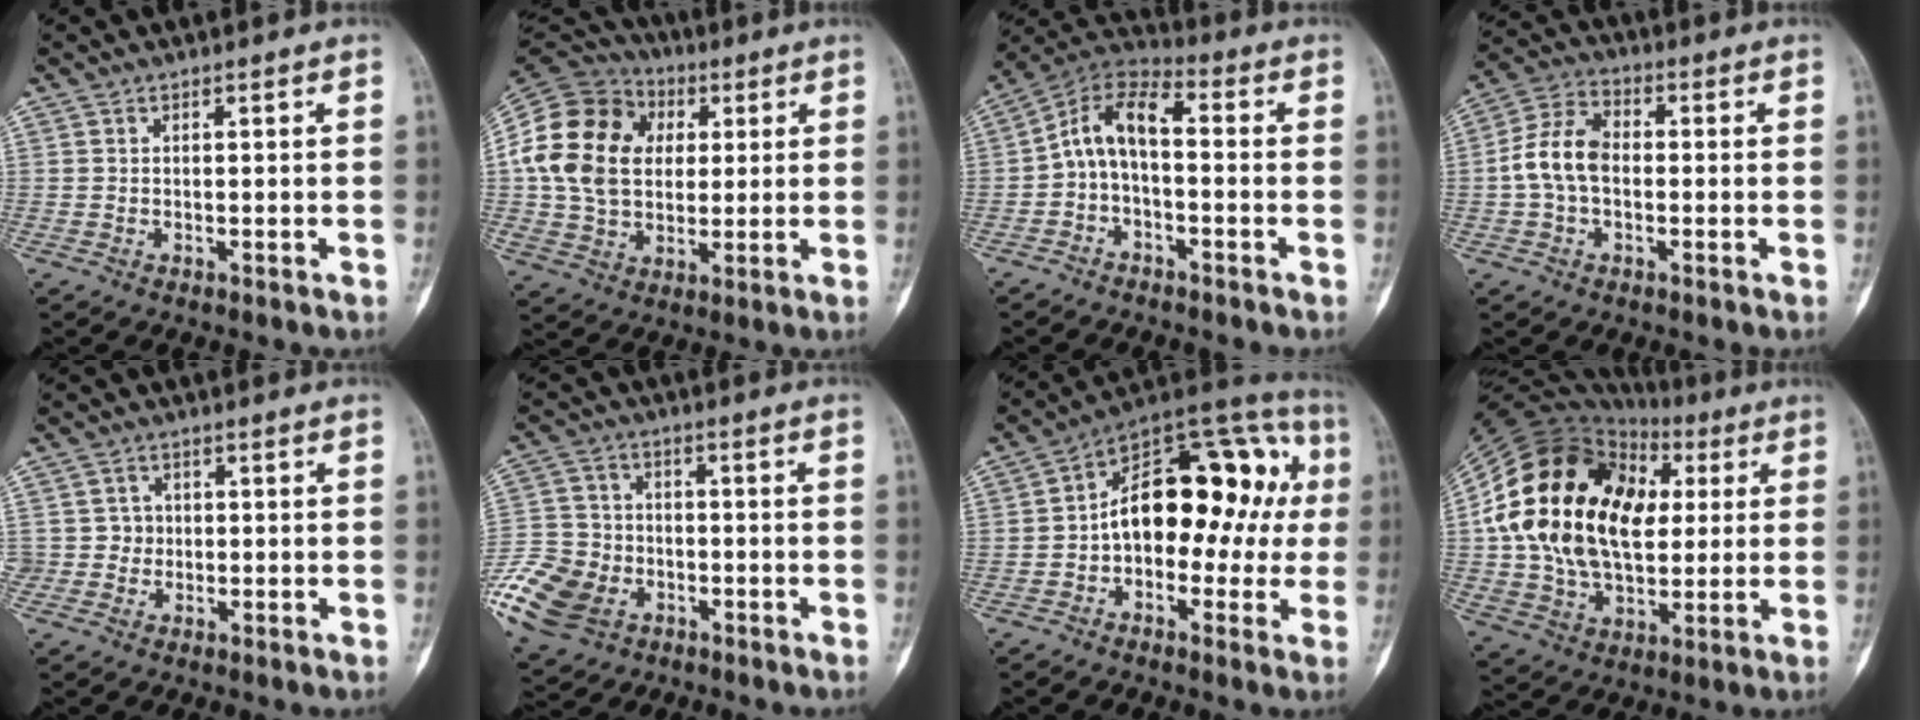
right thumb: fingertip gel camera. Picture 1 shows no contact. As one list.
[{"total": 21.9, "force": [3.5, 16.4, 14.0], "torque": [-0.266, 0.024, 0.066]}, {"total": 9.0, "force": [-1.1, 5.0, 7.5], "torque": [-0.128, 0.047, -0.035]}, {"total": 9.0, "force": [-0.7, 5.9, 6.7], "torque": [-0.127, 0.028, -0.023]}, {"total": 2.7, "force": [-0.3, 2.7, 0.0], "torque": [0.026, 0.011, -0.012]}, {"total": 15.3, "force": [-6.1, 11.6, 8.0], "torque": [-0.160, 0.018, -0.109]}, {"total": 21.2, "force": [0.5, 12.9, 16.8], "torque": [-0.193, 0.058, -0.001]}, {"total": 28.0, "force": [4.8, 18.0, 21.0], "torque": [-0.386, 0.025, 0.090]}]